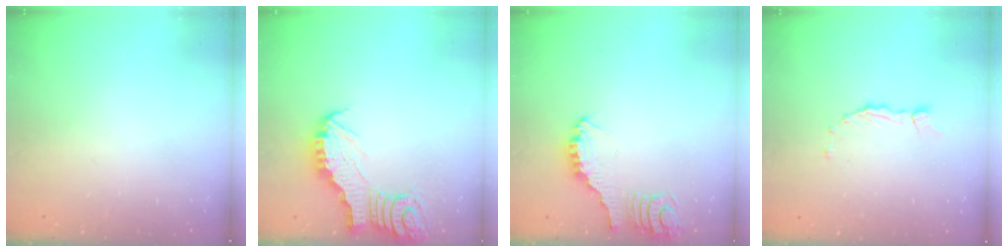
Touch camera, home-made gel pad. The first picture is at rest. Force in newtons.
{"total": 3.4, "press": 3.4, "slide": 0.3}
{"total": 3.0, "press": 3.0, "slide": 0.2}
{"total": 2.2, "press": 2.2, "slide": 0.2}